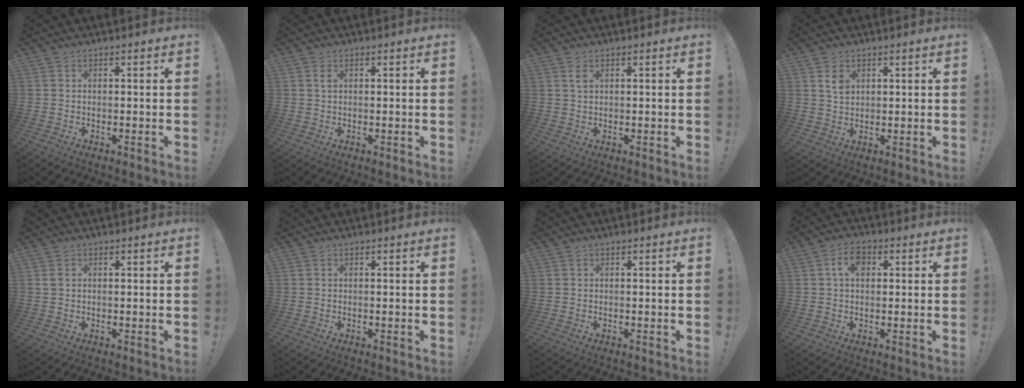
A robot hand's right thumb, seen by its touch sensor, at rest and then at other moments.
{"total": 1.1, "force": [0.4, 0.6, 0.9], "torque": [-0.012, 0.000, 0.005]}
{"total": 1.9, "force": [0.8, 0.8, 1.5], "torque": [-0.026, -0.001, 0.013]}
{"total": 4.0, "force": [1.8, 2.9, 2.1], "torque": [-0.016, -0.009, 0.028]}
{"total": 0.5, "force": [0.1, 0.5, 0.2], "torque": [-0.005, 0.002, 0.002]}
{"total": 0.0}
{"total": 0.0}
{"total": 6.2, "force": [1.5, 3.9, 4.6], "torque": [-0.072, 0.007, 0.026]}